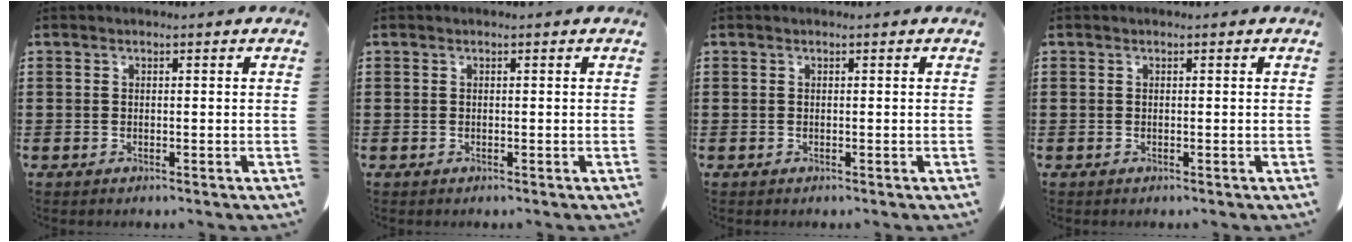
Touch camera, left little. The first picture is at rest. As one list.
[{"total": 0.0}, {"total": 0.0}, {"total": 0.0}]